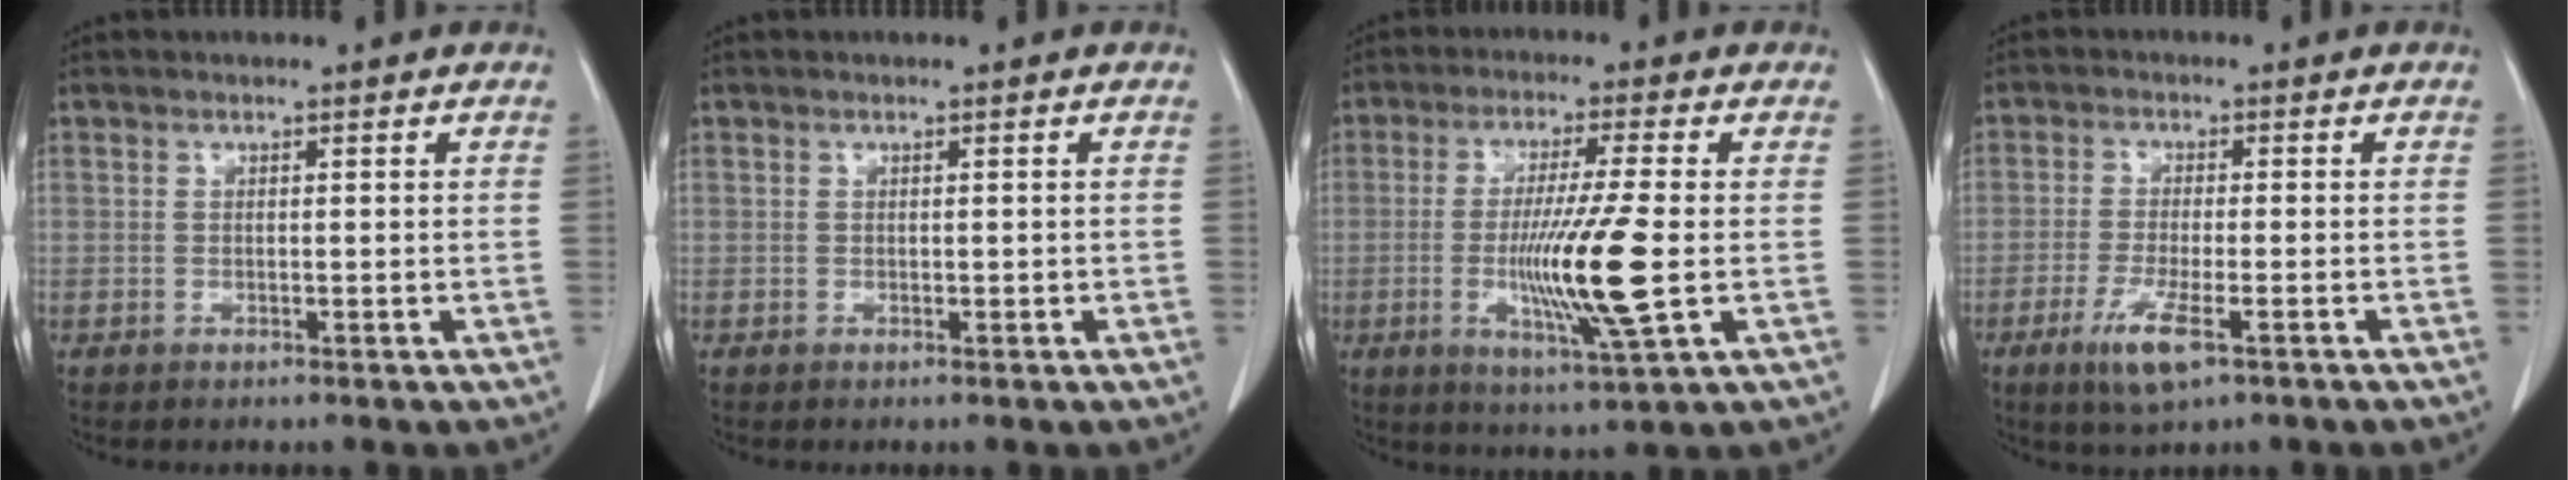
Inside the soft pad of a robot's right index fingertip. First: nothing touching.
{"total": 0.0}
{"total": 12.0, "force": [-1.8, -0.4, 11.9], "torque": [-0.223, -0.022, -0.035]}
{"total": 6.4, "force": [-3.4, 1.1, 5.3], "torque": [-0.106, -0.015, -0.057]}